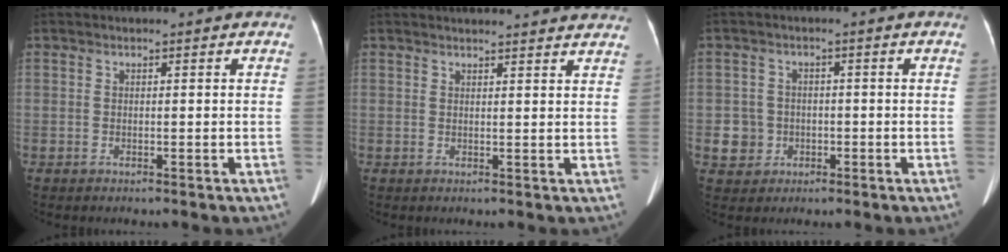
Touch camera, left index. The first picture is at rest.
{"total": 13.5, "force": [13.0, 1.2, 3.6], "torque": [-0.028, 0.002, 0.135]}
{"total": 3.9, "force": [-1.0, 3.8, 0.3], "torque": [-0.004, 0.010, -0.011]}